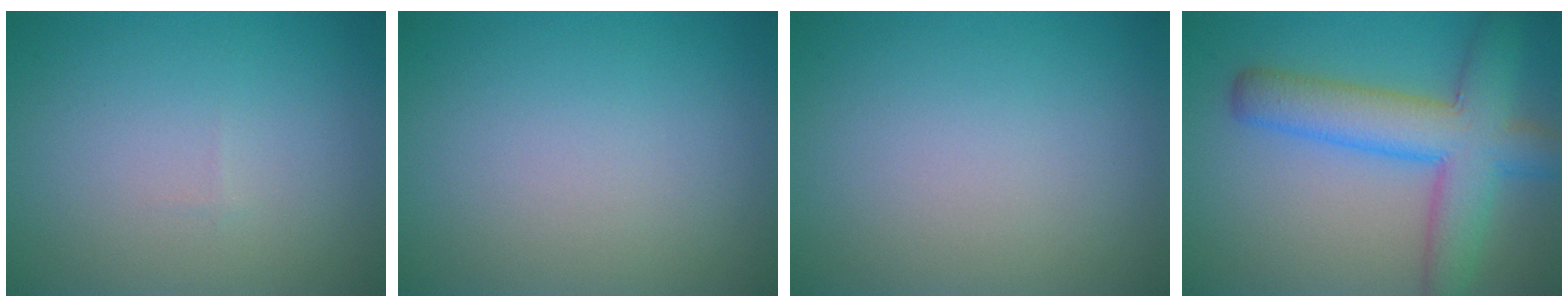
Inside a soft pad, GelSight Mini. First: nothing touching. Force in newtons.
{"total": 0.0}
{"total": 0.0}
{"total": 8.0, "press": 8.0, "slide": 0.4}